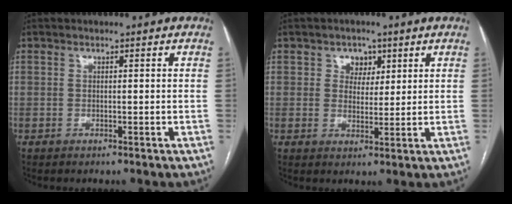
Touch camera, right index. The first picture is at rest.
{"total": 3.7, "force": [1.7, 3.0, 1.5], "torque": [-0.017, 0.006, 0.028]}